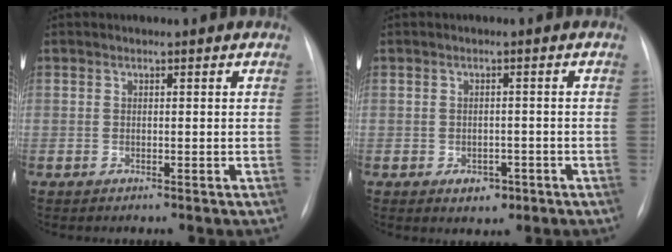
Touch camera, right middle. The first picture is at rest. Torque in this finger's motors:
{"motor_torque": [0.65, -0.40, 0.09, 0.01]}